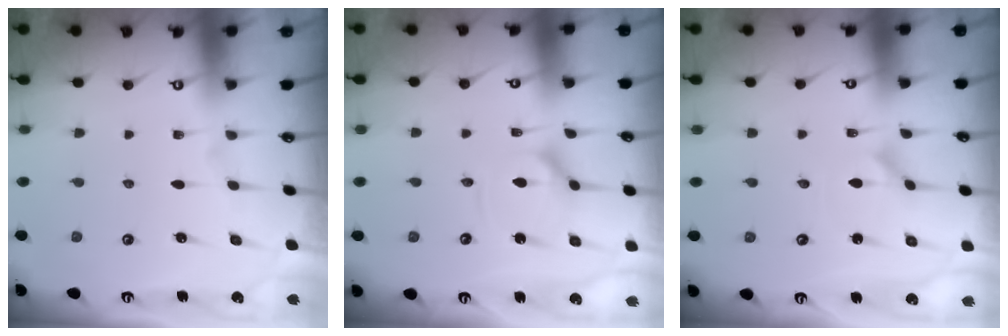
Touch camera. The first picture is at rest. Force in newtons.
{"total": 8.9, "press": 8.9, "slide": 0.9}
{"total": 0.8, "press": 0.8, "slide": 0.2}